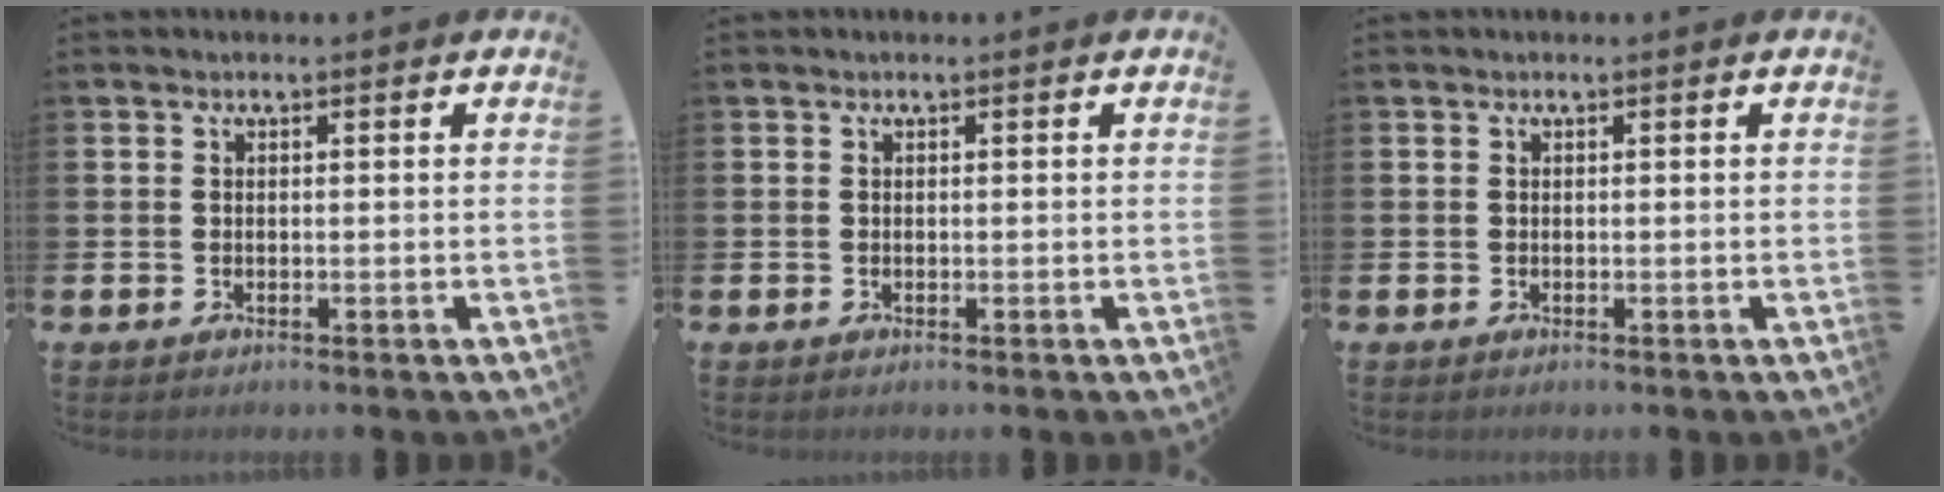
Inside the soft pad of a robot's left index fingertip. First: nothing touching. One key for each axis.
{"total": 0.0}
{"total": 0.0}